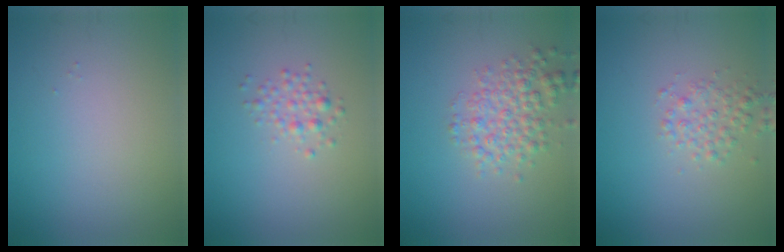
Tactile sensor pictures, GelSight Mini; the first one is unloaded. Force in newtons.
{"total": 1.5, "press": 1.5, "slide": 0.0}
{"total": 3.5, "press": 3.5, "slide": 0.1}
{"total": 2.1, "press": 2.1, "slide": 0.0}